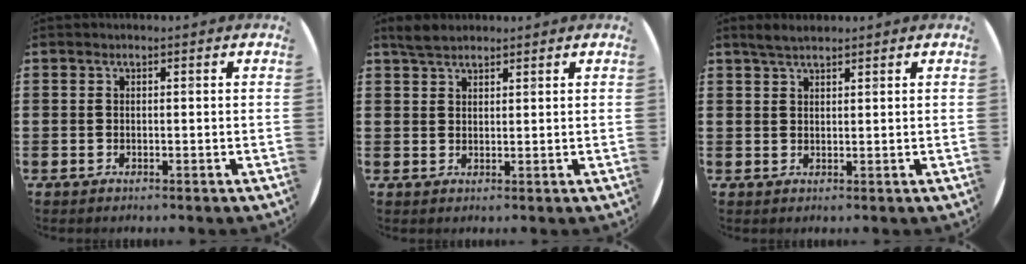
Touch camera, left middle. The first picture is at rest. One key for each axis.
{"total": 2.8, "fx": 2.4, "fy": 1.0, "fz": 0.9, "tx": -0.013, "ty": 0.004, "tz": 0.044}
{"total": 2.3, "fx": 2.1, "fy": 0.5, "fz": 1.0, "tx": -0.021, "ty": 0.007, "tz": 0.037}